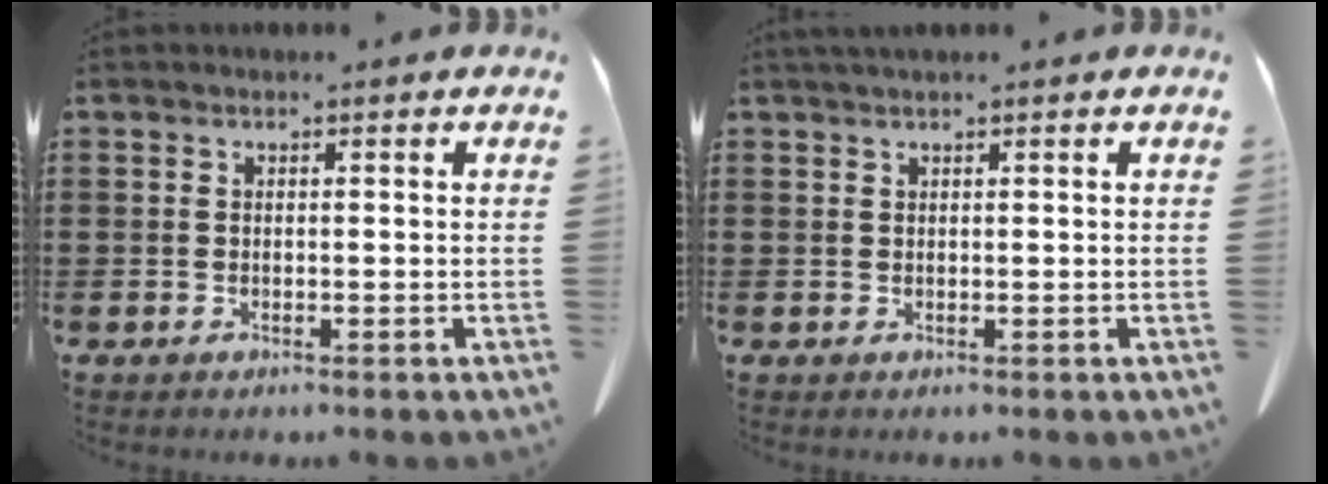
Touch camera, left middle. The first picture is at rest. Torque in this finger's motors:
{"motor_torque": [-0.40, 0.43, 0.08, 0.03]}